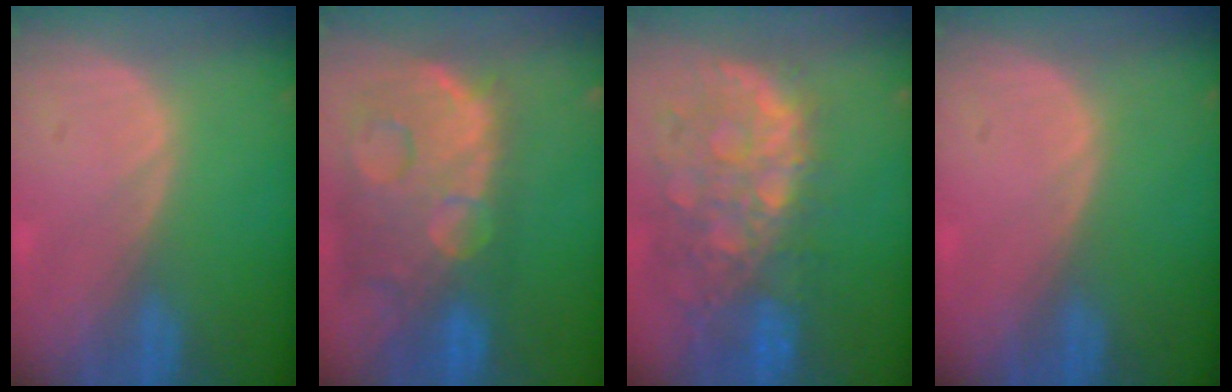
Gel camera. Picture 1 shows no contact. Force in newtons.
{"total": 14.5, "press": 11.7, "slide": 8.5}
{"total": 12.2, "press": 10.1, "slide": 6.8}
{"total": 0.0}